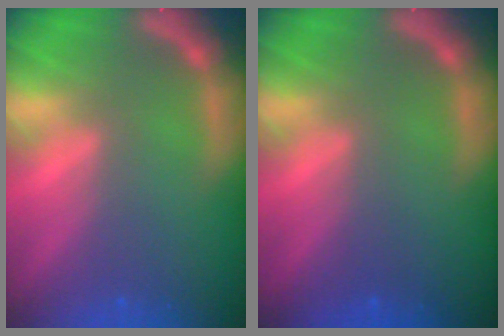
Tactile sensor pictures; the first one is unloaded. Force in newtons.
{"total": 0.0}